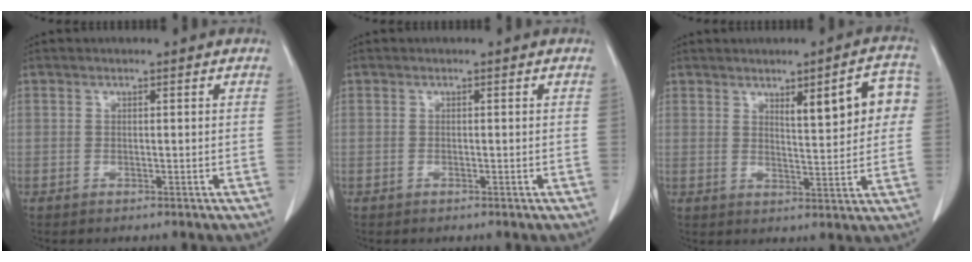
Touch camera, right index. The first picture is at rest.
{"total": 0.0}
{"total": 8.4, "force": [2.6, 1.9, 7.8], "torque": [-0.099, 0.013, 0.036]}